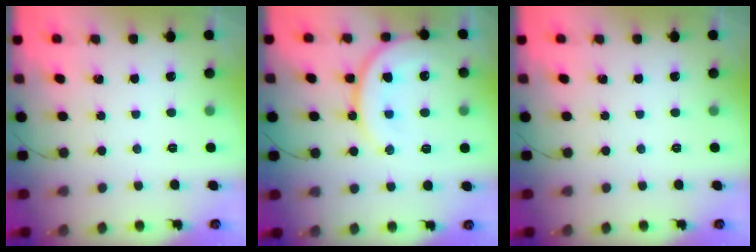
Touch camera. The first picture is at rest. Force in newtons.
{"total": 15.6, "press": 15.5, "slide": 1.7}
{"total": 0.0}